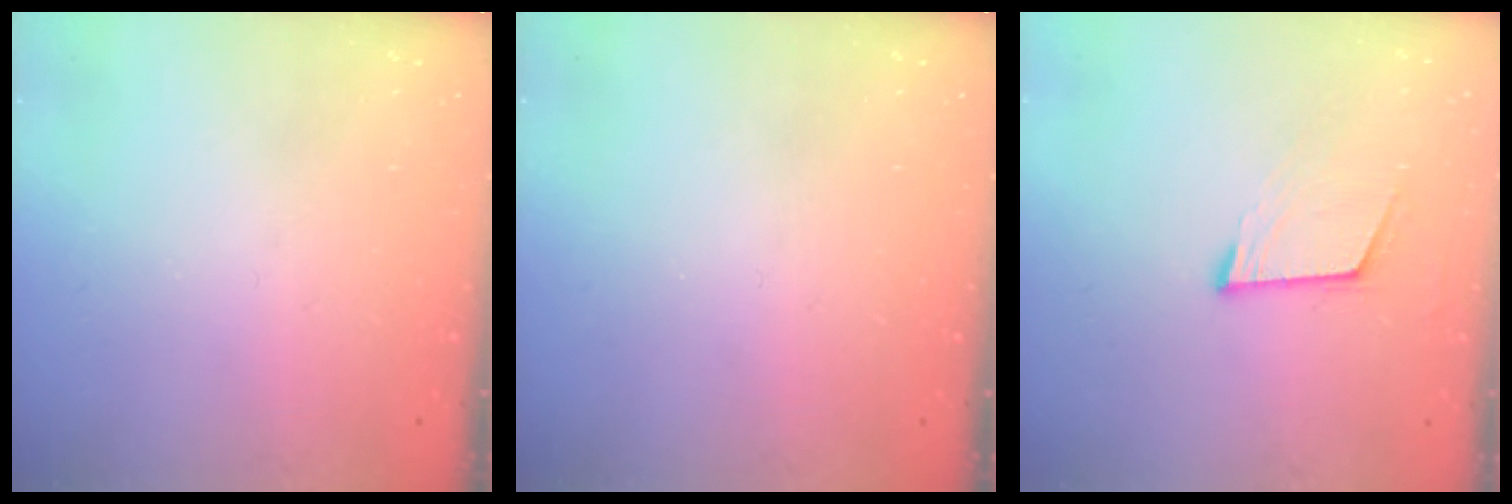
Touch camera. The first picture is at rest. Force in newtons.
{"total": 0.0}
{"total": 6.7, "press": 6.4, "slide": 2.0}